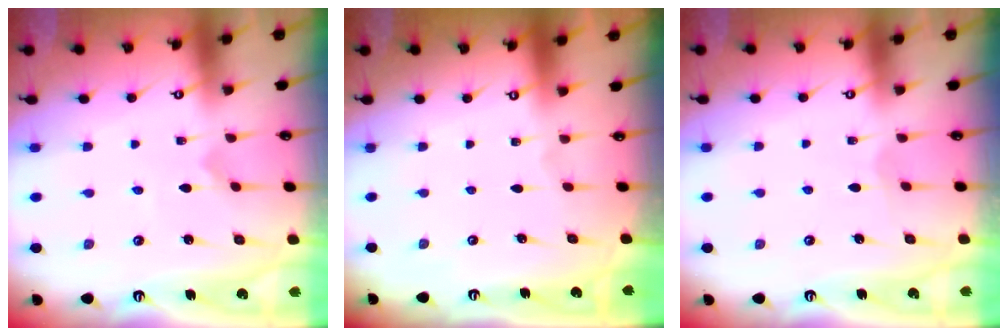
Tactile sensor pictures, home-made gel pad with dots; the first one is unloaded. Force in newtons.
{"total": 0.0}
{"total": 2.8, "press": 2.8, "slide": 0.2}